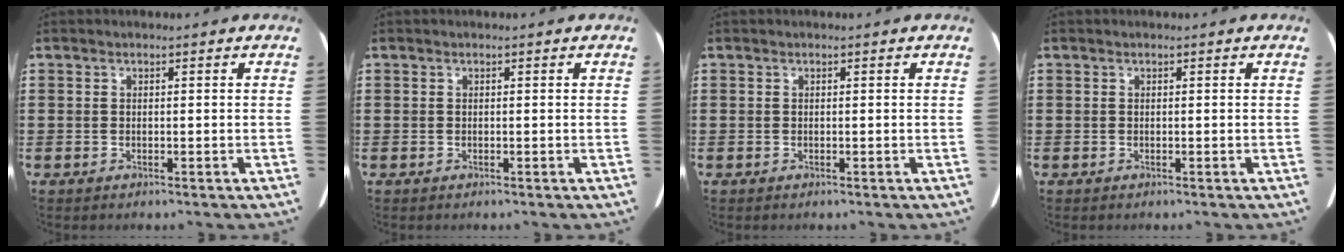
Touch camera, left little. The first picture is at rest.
{"total": 0.0}
{"total": 0.0}
{"total": 0.0}